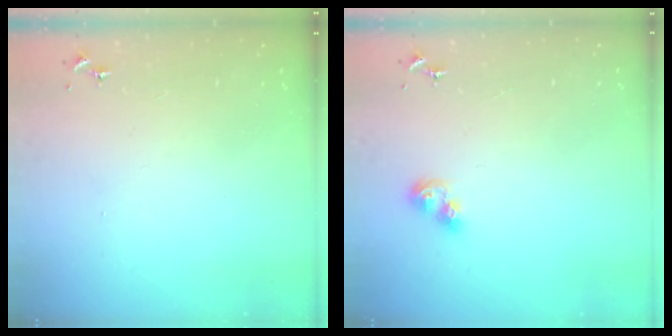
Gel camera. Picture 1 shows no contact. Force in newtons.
{"total": 6.4, "press": 6.4, "slide": 0.3}